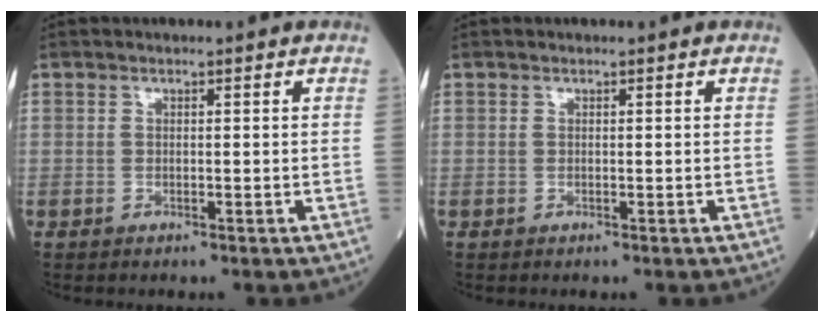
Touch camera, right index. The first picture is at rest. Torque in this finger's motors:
{"motor_torque": [0.00, 0.00, 0.00, -0.01]}